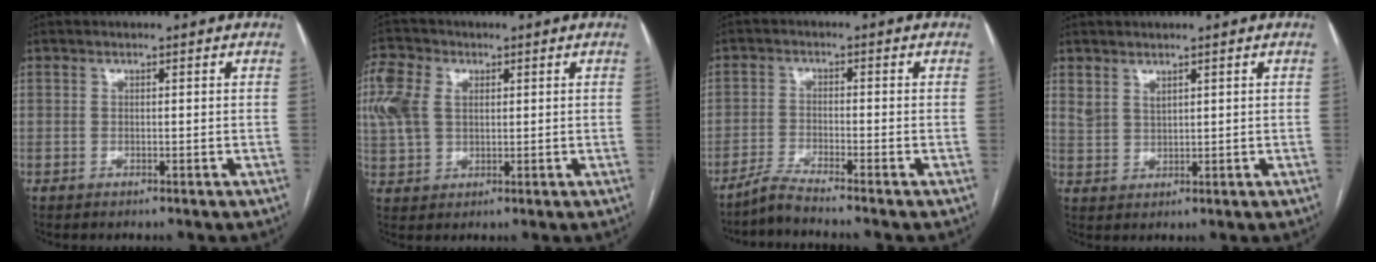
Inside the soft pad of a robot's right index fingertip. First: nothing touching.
{"total": 8.7, "force": [2.8, 6.1, 5.6], "torque": [-0.163, 0.027, 0.056]}
{"total": 3.8, "force": [-3.5, -1.3, 1.0], "torque": [-0.025, -0.016, -0.074]}
{"total": 2.9, "force": [2.5, 1.1, 0.7], "torque": [-0.021, 0.007, 0.055]}